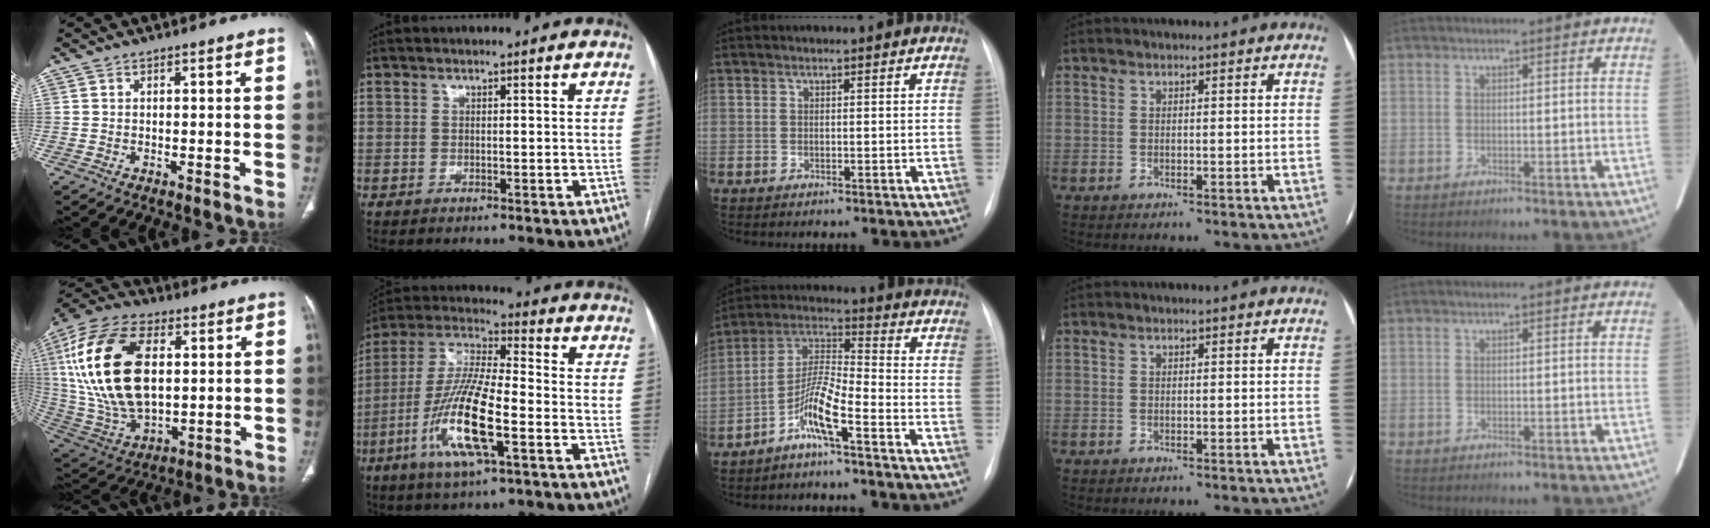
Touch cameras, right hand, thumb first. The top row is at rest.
{"thumb": {"total": 25.0, "force": [4.4, 14.1, 20.1], "torque": [-0.404, -0.009, 0.086]}, "index": {"total": 15.4, "force": [-5.2, 2.5, 14.3], "torque": [-0.298, -0.010, -0.097]}, "middle": {"total": 7.5, "force": [-4.4, 0.6, 6.1], "torque": [-0.135, 0.012, -0.088]}}